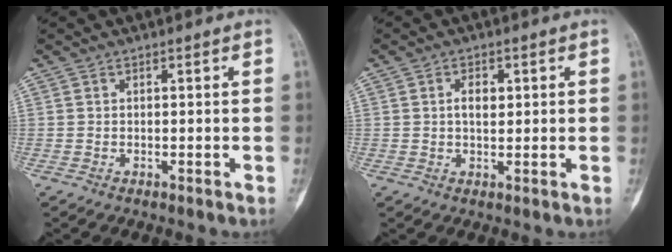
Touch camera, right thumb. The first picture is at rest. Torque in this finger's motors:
{"motor_torque": [0.40, 0.50, 0.05, 0.10, 0.03]}